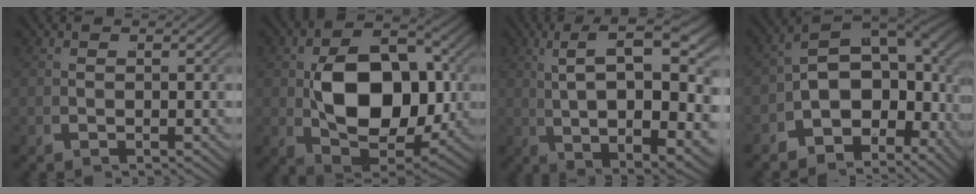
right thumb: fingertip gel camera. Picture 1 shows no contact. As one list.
[{"total": 12.8, "force": [-0.3, 7.9, 10.1], "torque": [-0.193, -0.039, 0.005]}, {"total": 12.0, "force": [2.0, 4.6, 10.9], "torque": [-0.161, 0.001, 0.037]}, {"total": 13.4, "force": [-1.7, 9.2, 9.6], "torque": [-0.150, -0.018, -0.039]}]